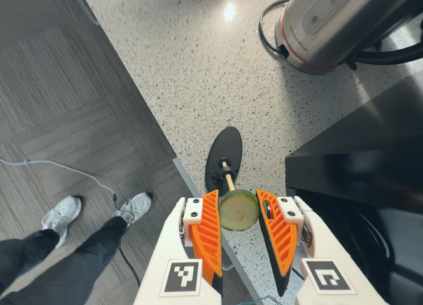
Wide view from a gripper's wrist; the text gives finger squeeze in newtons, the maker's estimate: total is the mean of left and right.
{"total": 7.8, "left": 7.9, "right": 7.8}